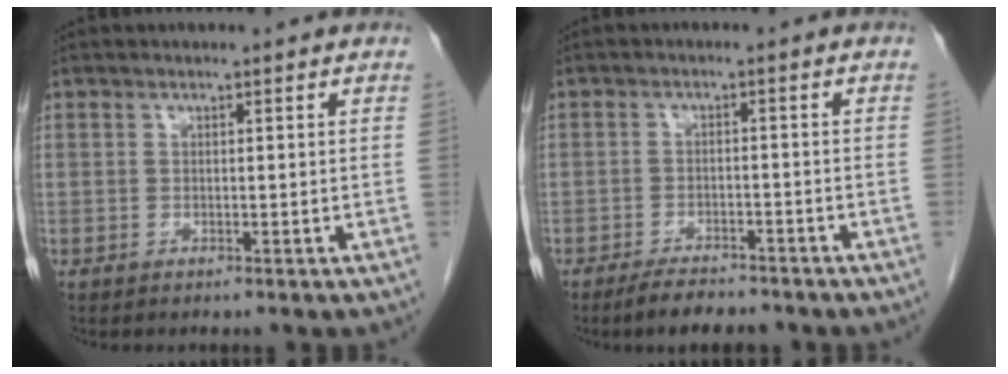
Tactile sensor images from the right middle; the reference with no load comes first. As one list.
[{"total": 5.3, "force": [-4.6, 1.5, 2.2], "torque": [-0.039, -0.007, -0.073]}]